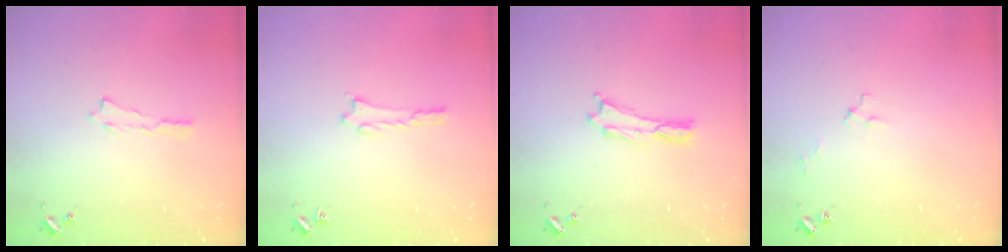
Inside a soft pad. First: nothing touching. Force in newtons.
{"total": 1.4, "press": 1.4, "slide": 0.2}
{"total": 0.0}
{"total": 2.0, "press": 2.0, "slide": 0.1}